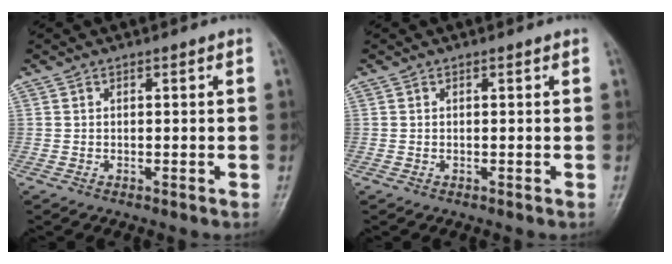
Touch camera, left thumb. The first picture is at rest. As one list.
[{"total": 0.0}]